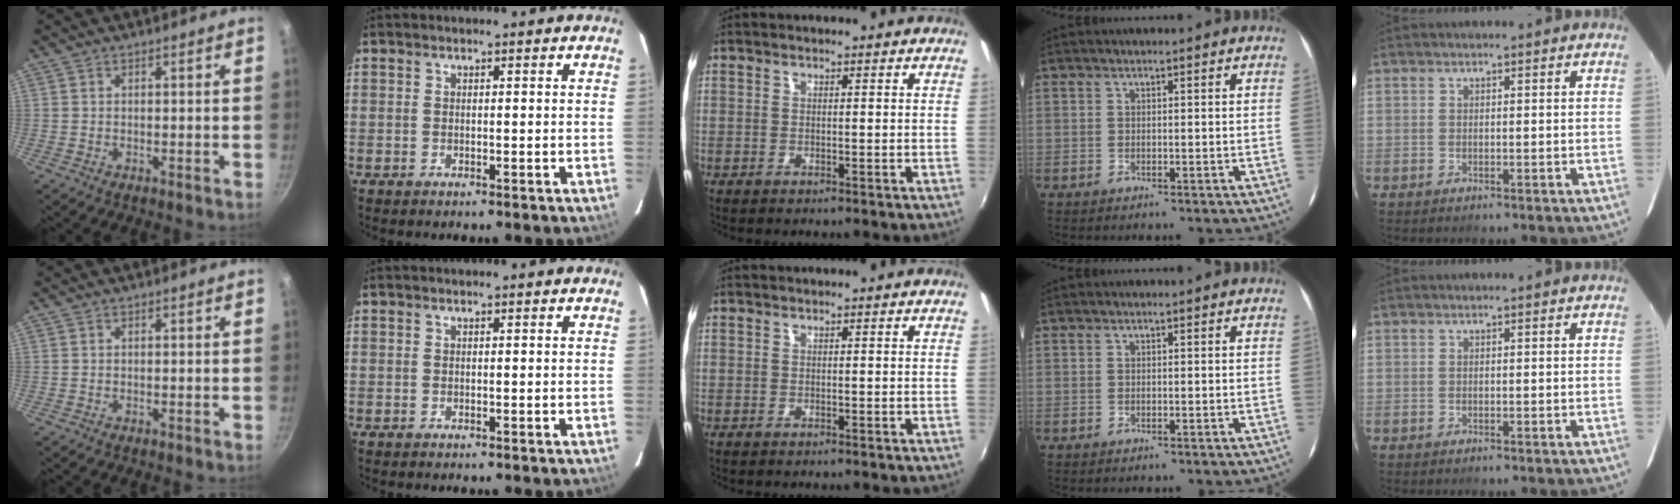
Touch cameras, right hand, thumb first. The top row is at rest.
{}